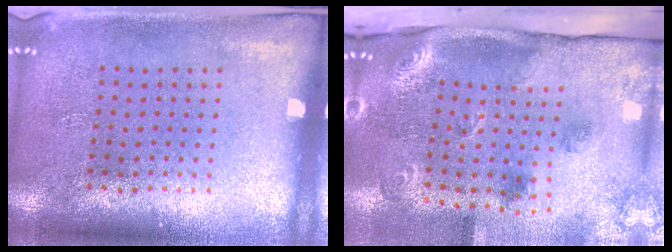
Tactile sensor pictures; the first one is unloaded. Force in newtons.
{"total": 2.7, "press": 1.9, "slide": 1.8}